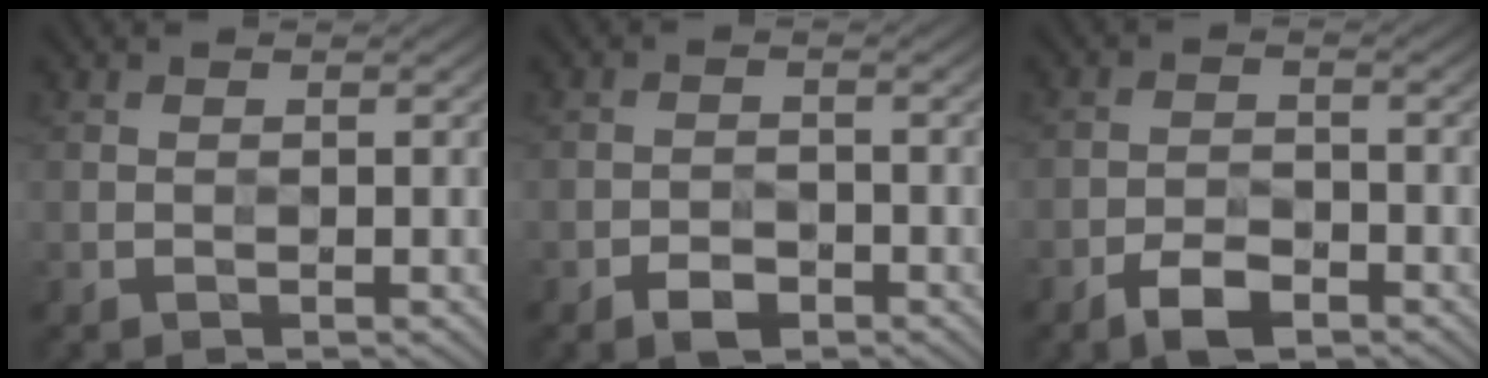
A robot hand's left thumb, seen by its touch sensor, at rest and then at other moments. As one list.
[{"total": 2.8, "force": [-1.8, 1.4, 1.5], "torque": [-0.022, 0.001, -0.036]}, {"total": 4.4, "force": [-2.9, 1.8, 2.7], "torque": [-0.048, -0.002, -0.060]}]